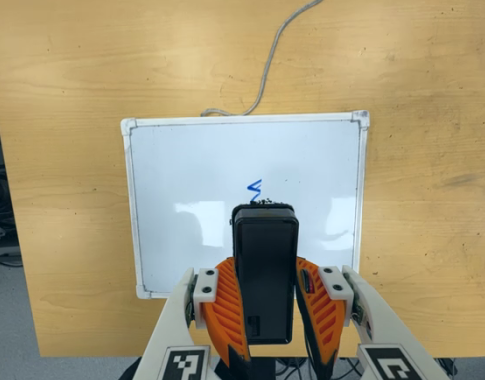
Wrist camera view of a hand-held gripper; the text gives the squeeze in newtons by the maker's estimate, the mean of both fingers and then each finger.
{"total": 8.3, "left": 5.9, "right": 10.6}